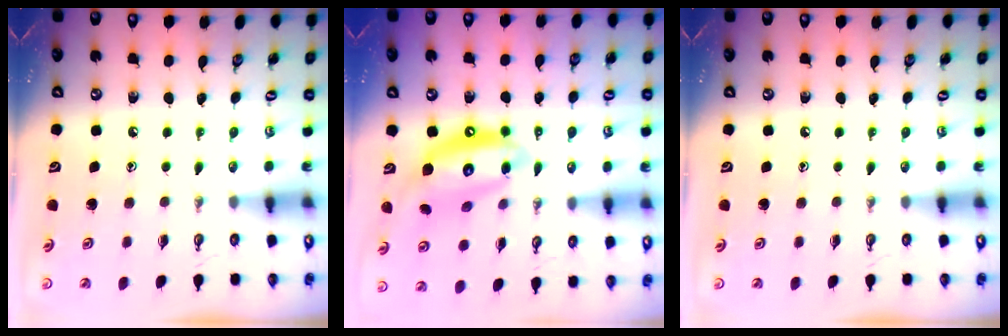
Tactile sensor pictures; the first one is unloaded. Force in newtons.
{"total": 13.6, "press": 13.5, "slide": 1.5}
{"total": 0.0}